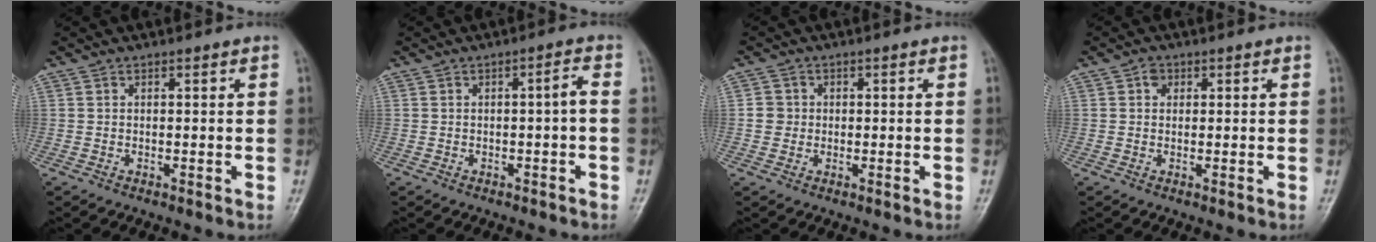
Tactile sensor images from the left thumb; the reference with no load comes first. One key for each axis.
{"total": 2.1, "fx": -0.5, "fy": 0.4, "fz": 2.0, "tx": -0.034, "ty": 0.017, "tz": -0.010}
{"total": 2.7, "fx": 0.0, "fy": 2.7, "fz": 0.6, "tx": 0.009, "ty": 0.006, "tz": -0.003}
{"total": 1.7, "fx": 0.6, "fy": 1.4, "fz": 0.7, "tx": 0.000, "ty": 0.002, "tz": 0.004}